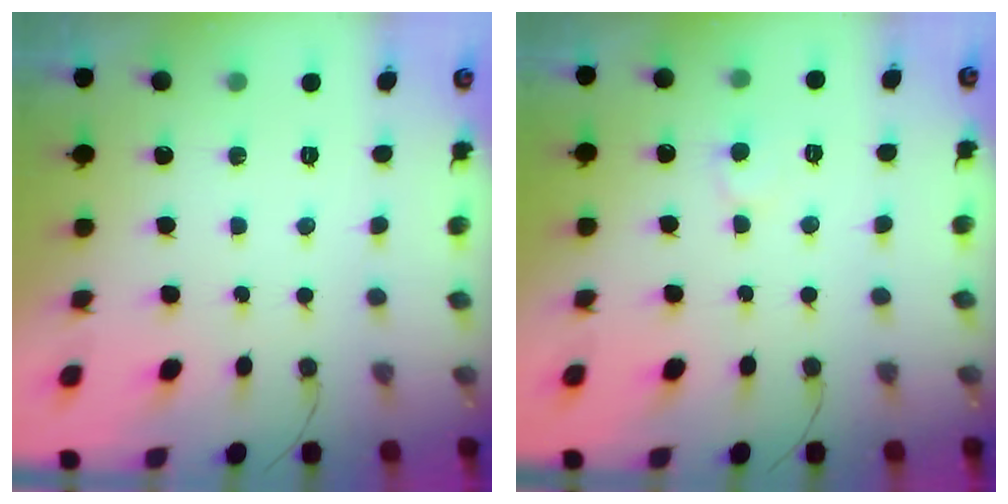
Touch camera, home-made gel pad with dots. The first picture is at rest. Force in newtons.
{"total": 5.8, "press": 5.8, "slide": 0.3}